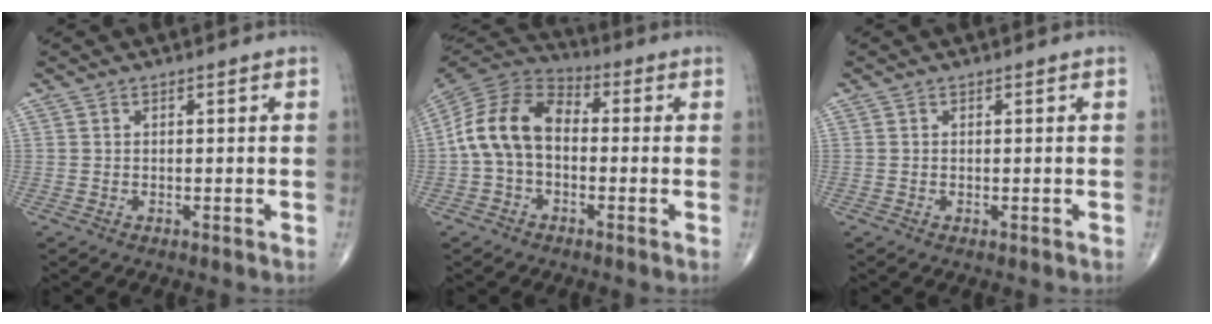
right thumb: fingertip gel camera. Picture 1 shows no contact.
{"total": 12.6, "force": [-0.7, 8.5, 9.2], "torque": [-0.166, 0.035, -0.029]}
{"total": 0.0}